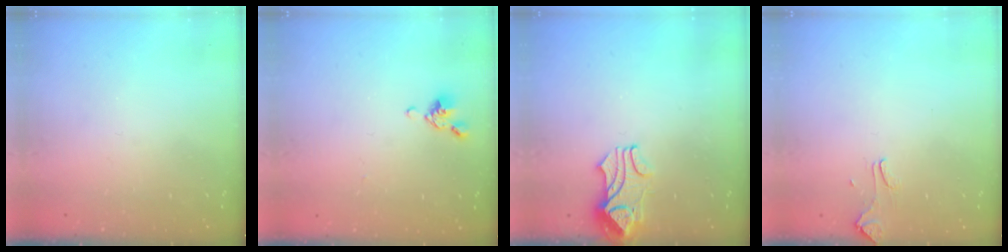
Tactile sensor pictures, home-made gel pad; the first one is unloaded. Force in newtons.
{"total": 5.6, "press": 5.5, "slide": 0.9}
{"total": 2.3, "press": 2.2, "slide": 0.7}
{"total": 0.9, "press": 0.8, "slide": 0.5}